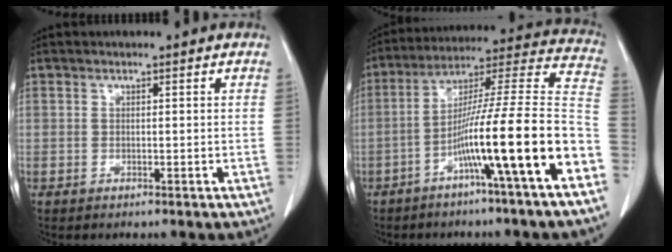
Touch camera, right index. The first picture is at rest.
{"total": 19.5, "force": [-8.1, -1.0, 17.7], "torque": [-0.253, 0.008, -0.141]}